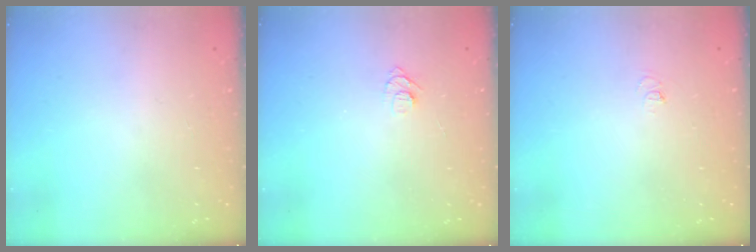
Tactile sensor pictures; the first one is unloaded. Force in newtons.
{"total": 5.2, "press": 5.1, "slide": 0.6}
{"total": 2.8, "press": 2.8, "slide": 0.3}